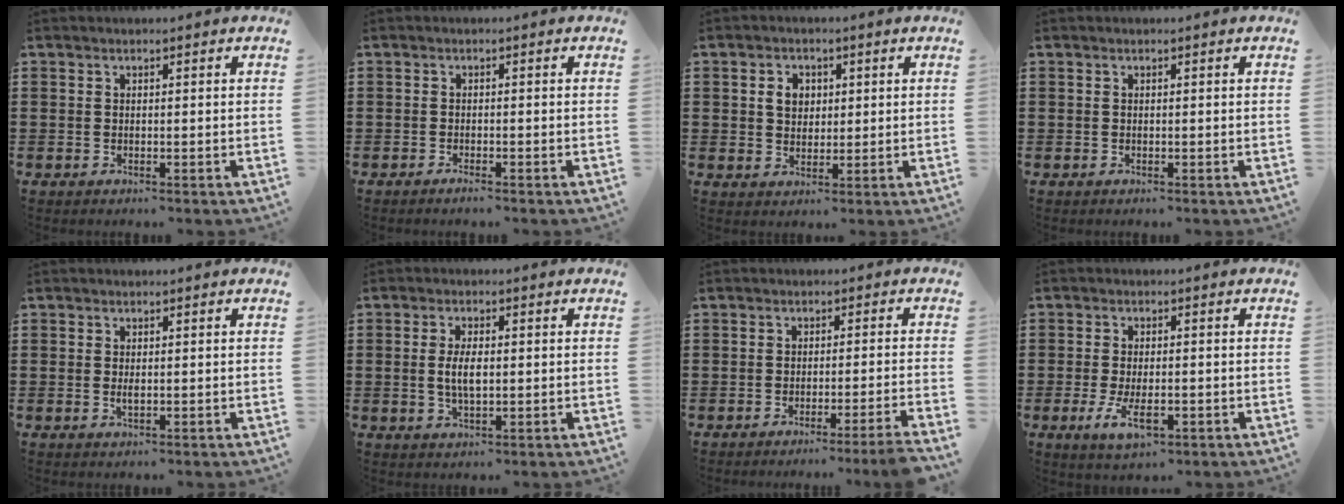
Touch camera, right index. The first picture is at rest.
{"total": 0.8, "force": [-0.7, -0.1, 0.4], "torque": [-0.010, -0.006, -0.013]}
{"total": 3.2, "force": [0.8, 2.6, 1.7], "torque": [-0.043, 0.012, 0.013]}
{"total": 0.0}
{"total": 1.0, "force": [0.0, 0.3, 1.0], "torque": [-0.020, -0.002, 0.001]}
{"total": 4.2, "force": [0.0, 1.6, 3.8], "torque": [-0.082, 0.001, -0.003]}
{"total": 3.0, "force": [-2.2, -1.0, 1.7], "torque": [-0.029, -0.011, -0.043]}
{"total": 4.8, "force": [-1.5, 2.1, 4.1], "torque": [-0.089, -0.006, -0.031]}